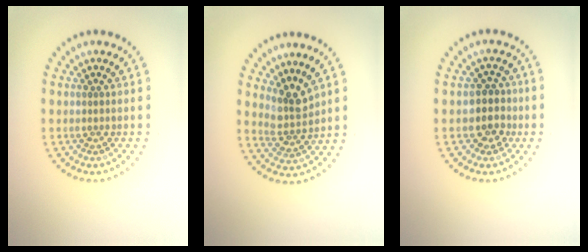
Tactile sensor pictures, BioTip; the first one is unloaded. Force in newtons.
{"total": 2.9, "press": 2.1, "slide": 2.0}
{"total": 2.6, "press": 2.3, "slide": 1.2}